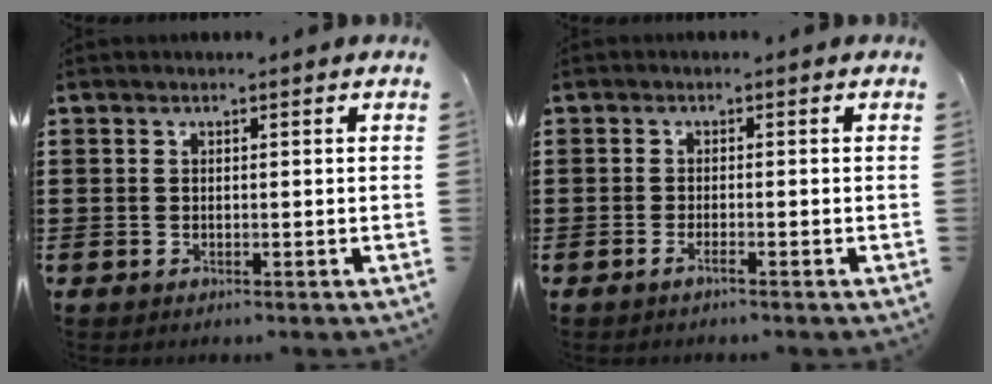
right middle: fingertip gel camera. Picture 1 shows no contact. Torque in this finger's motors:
{"motor_torque": [-0.66, 0.71, -0.02, -0.01]}